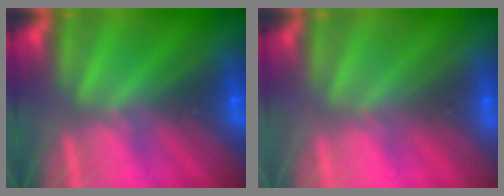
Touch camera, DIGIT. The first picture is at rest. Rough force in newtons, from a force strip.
{"total": 2.8}